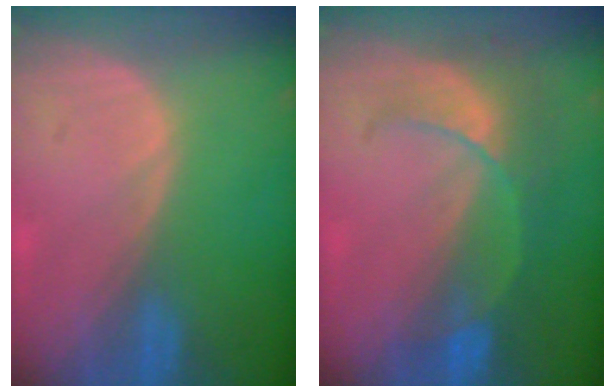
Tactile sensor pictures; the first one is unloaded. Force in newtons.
{"total": 7.8, "press": 6.9, "slide": 3.7}